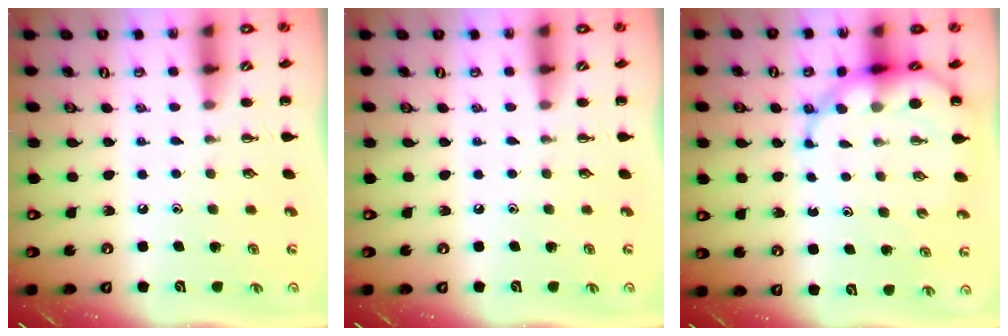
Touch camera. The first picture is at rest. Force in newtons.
{"total": 0.0}
{"total": 9.4, "press": 9.0, "slide": 2.7}